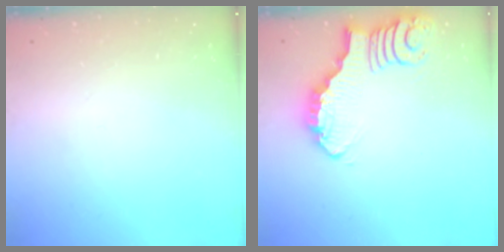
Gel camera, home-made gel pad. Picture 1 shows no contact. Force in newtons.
{"total": 2.9, "press": 2.9, "slide": 0.2}